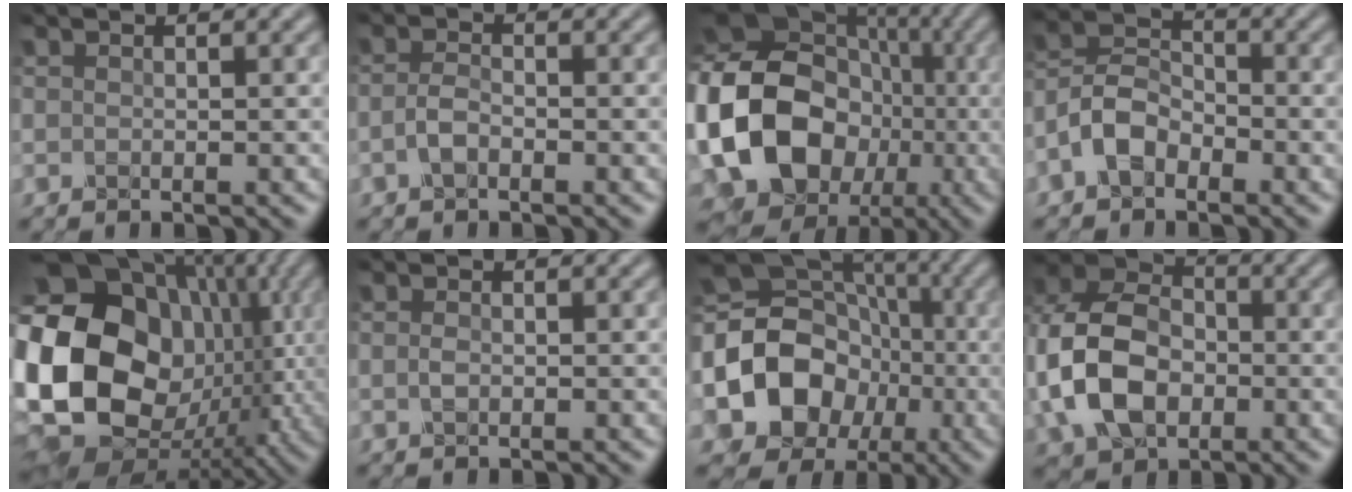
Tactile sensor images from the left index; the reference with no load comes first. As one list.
[{"total": 1.3, "force": [-0.6, 0.3, 1.1], "torque": [-0.027, 0.007, -0.016]}, {"total": 18.5, "force": [-2.7, 15.2, 10.2], "torque": [-0.208, -0.012, -0.052]}, {"total": 4.2, "force": [-2.3, 2.5, 2.4], "torque": [-0.052, 0.012, -0.055]}, {"total": 20.1, "force": [0.8, 15.5, 12.7], "torque": [-0.280, -0.001, 0.030]}, {"total": 0.6, "force": [0.0, 0.3, 0.5], "torque": [-0.014, 0.003, -0.001]}, {"total": 14.6, "force": [-1.7, 12.2, 7.9], "torque": [-0.160, -0.015, -0.034]}, {"total": 10.8, "force": [-1.8, 7.9, 7.1], "torque": [-0.181, -0.007, -0.041]}]